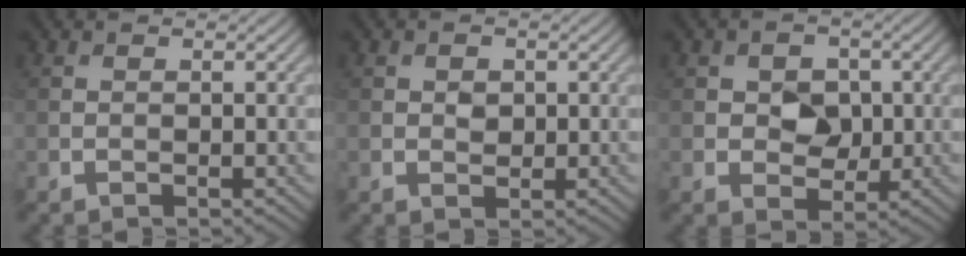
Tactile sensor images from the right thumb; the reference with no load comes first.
{"total": 1.4, "force": [0.3, 1.1, 0.8], "torque": [-0.014, -0.004, 0.005]}
{"total": 4.2, "force": [0.2, 3.3, 2.6], "torque": [-0.042, -0.002, -0.009]}